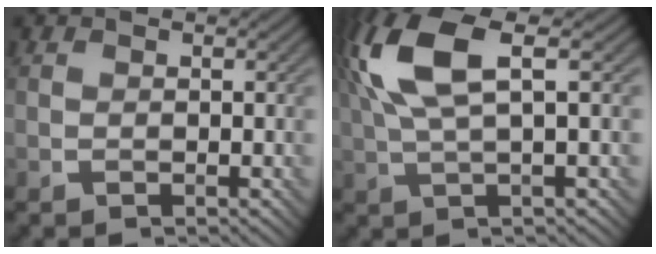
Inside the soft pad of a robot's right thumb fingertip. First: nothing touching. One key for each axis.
{"total": 10.4, "fx": 3.1, "fy": 3.1, "fz": 9.4, "tx": -0.221, "ty": 0.027, "tz": 0.061}